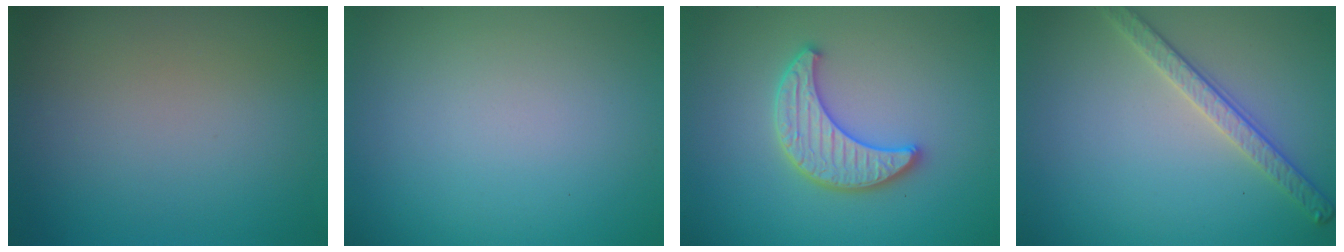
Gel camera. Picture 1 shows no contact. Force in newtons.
{"total": 0.0}
{"total": 3.8, "press": 3.5, "slide": 1.4}
{"total": 2.8, "press": 2.7, "slide": 0.8}